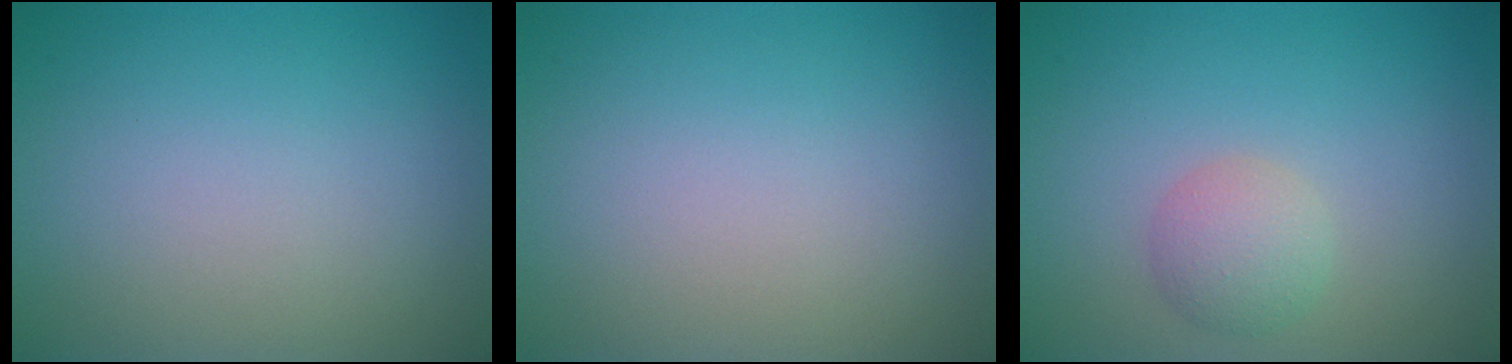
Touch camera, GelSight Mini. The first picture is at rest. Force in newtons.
{"total": 0.0}
{"total": 2.3, "press": 2.3, "slide": 0.1}